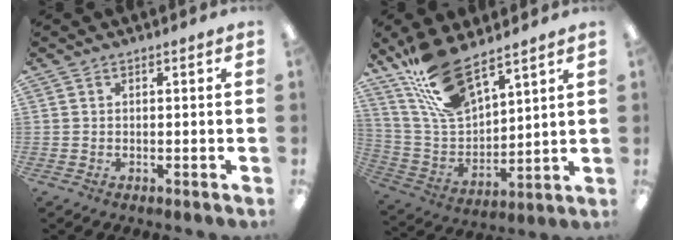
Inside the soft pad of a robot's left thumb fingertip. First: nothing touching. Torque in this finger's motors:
{"motor_torque": [0.39, 0.22, 1.11, -1.11, 0.13]}